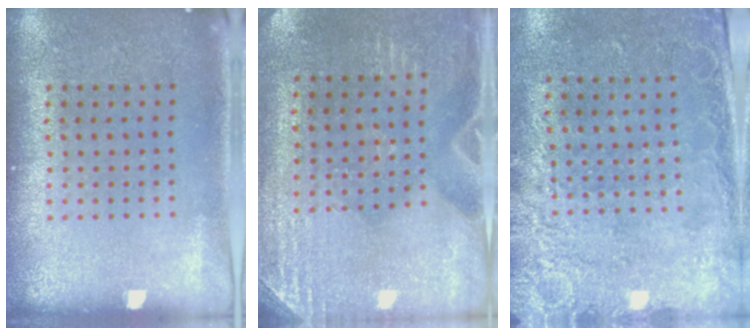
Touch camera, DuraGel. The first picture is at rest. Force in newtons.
{"total": 2.8, "press": 2.6, "slide": 1.0}
{"total": 2.6, "press": 2.0, "slide": 1.7}